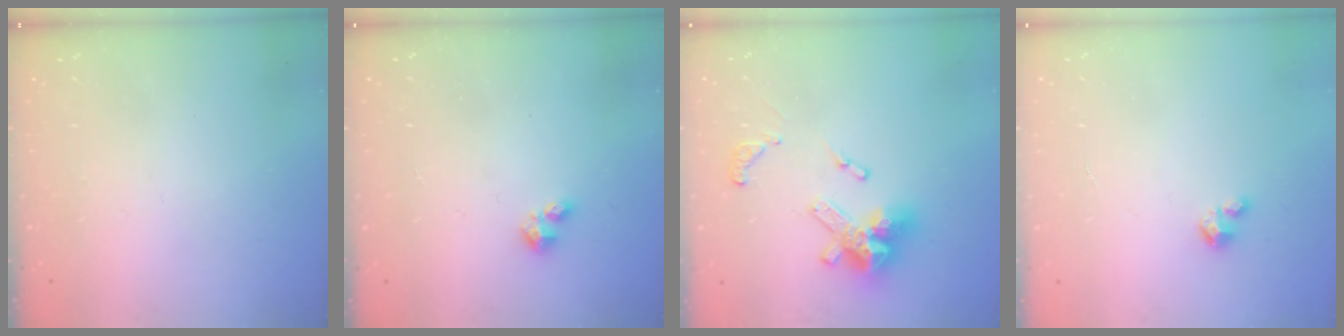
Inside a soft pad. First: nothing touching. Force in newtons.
{"total": 1.6, "press": 1.6, "slide": 0.4}
{"total": 14.9, "press": 14.8, "slide": 1.7}
{"total": 2.7, "press": 2.7, "slide": 0.2}